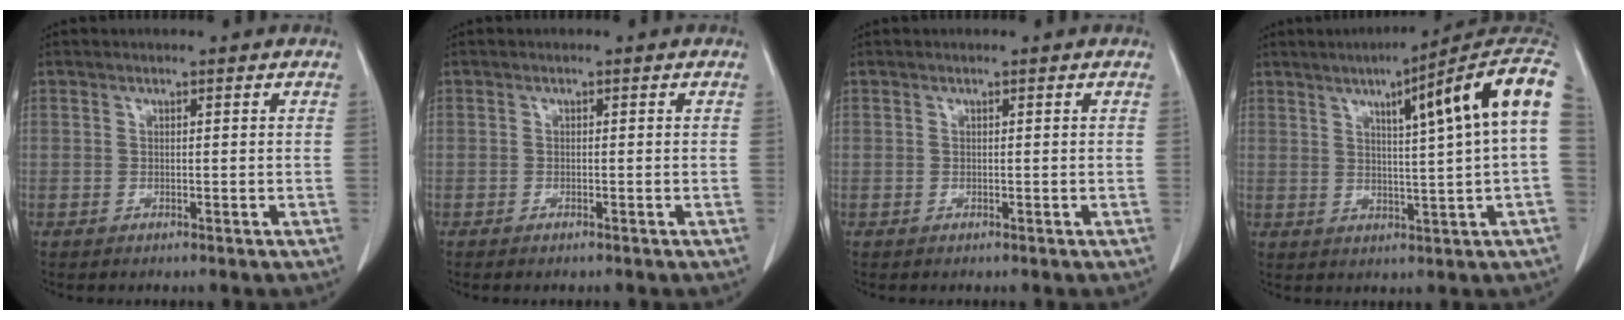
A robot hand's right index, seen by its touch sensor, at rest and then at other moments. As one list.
[{"total": 0.8, "force": [-0.7, 0.1, 0.5], "torque": [-0.013, -0.002, -0.009]}, {"total": 0.0}, {"total": 15.2, "force": [4.8, -0.1, 14.4], "torque": [-0.189, 0.028, 0.056]}]